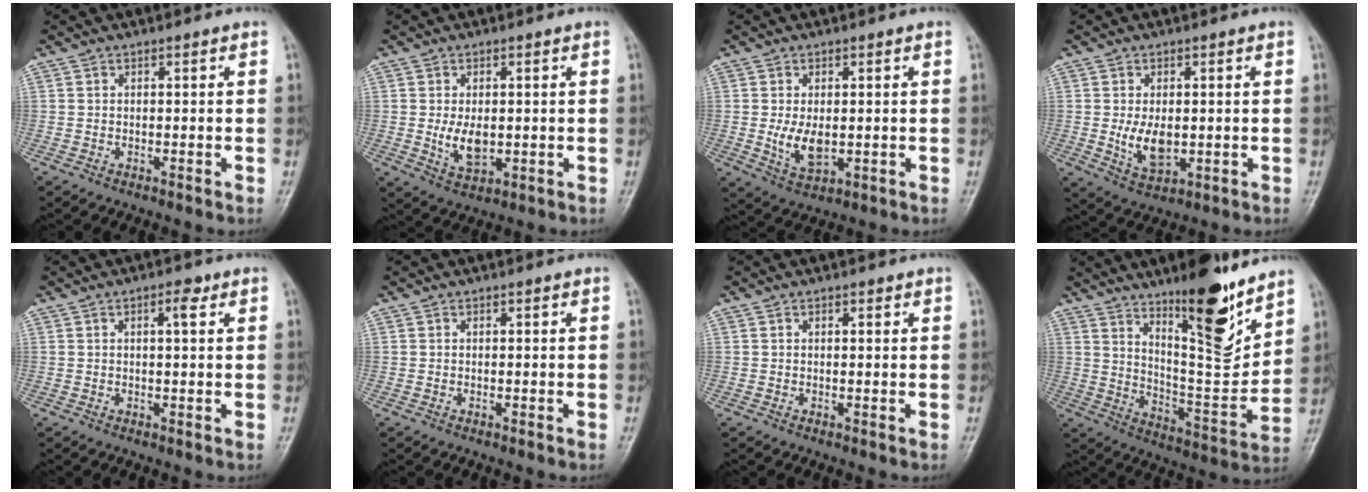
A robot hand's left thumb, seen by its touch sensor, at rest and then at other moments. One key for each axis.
{"total": 5.7, "fx": -0.1, "fy": 3.4, "fz": 4.7, "tx": -0.075, "ty": -0.012, "tz": 0.008}
{"total": 5.9, "fx": -0.2, "fy": 3.4, "fz": 4.8, "tx": -0.083, "ty": -0.014, "tz": 0.006}
{"total": 6.6, "fx": -0.1, "fy": 3.9, "fz": 5.4, "tx": -0.085, "ty": -0.014, "tz": 0.008}
{"total": 2.6, "fx": 1.2, "fy": 0.9, "fz": 2.2, "tx": -0.031, "ty": -0.001, "tz": 0.015}
{"total": 0.0}
{"total": 0.9, "fx": 0.5, "fy": 0.4, "fz": 0.6, "tx": -0.008, "ty": -0.001, "tz": 0.006}
{"total": 17.9, "fx": 12.0, "fy": 4.6, "fz": 12.5, "tx": -0.152, "ty": -0.095, "tz": 0.202}